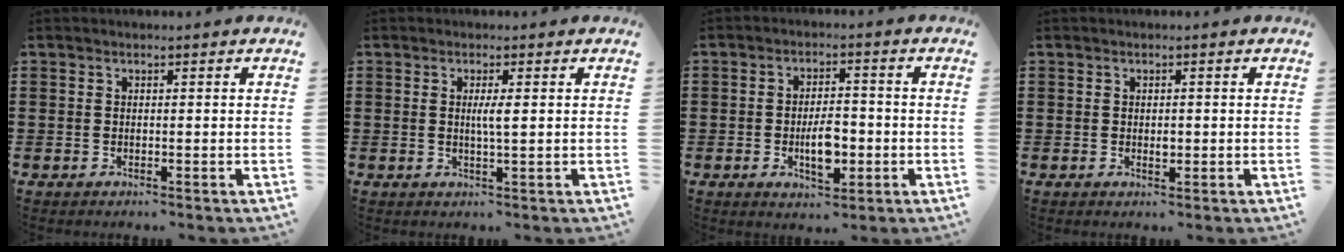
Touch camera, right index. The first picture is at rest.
{"total": 2.4, "force": [0.3, 0.1, 2.4], "torque": [-0.046, -0.004, 0.003]}
{"total": 6.0, "force": [-1.5, 2.9, 5.0], "torque": [-0.078, 0.000, -0.030]}
{"total": 1.2, "force": [0.0, 0.7, 1.0], "torque": [-0.020, 0.004, -0.001]}